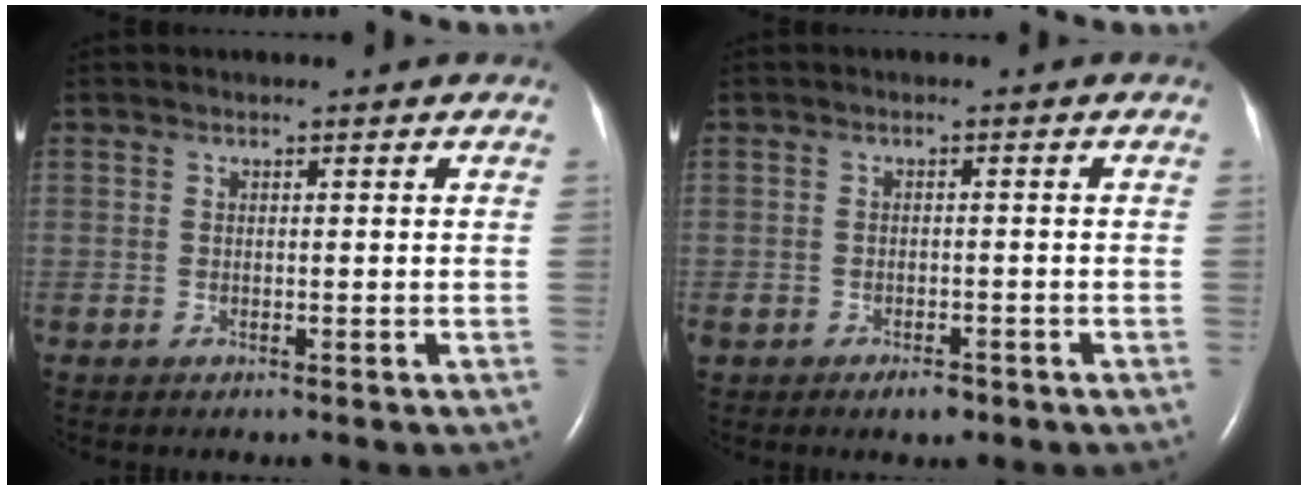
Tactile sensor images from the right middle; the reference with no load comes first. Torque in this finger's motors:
{"motor_torque": [0.00, 0.03, 0.01, 0.00]}